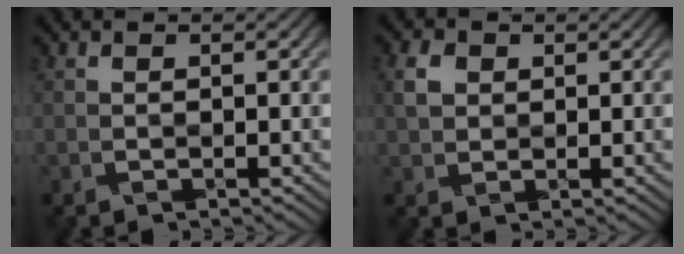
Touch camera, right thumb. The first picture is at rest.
{"total": 2.5, "force": [1.0, 2.1, 1.0], "torque": [-0.024, 0.003, 0.017]}